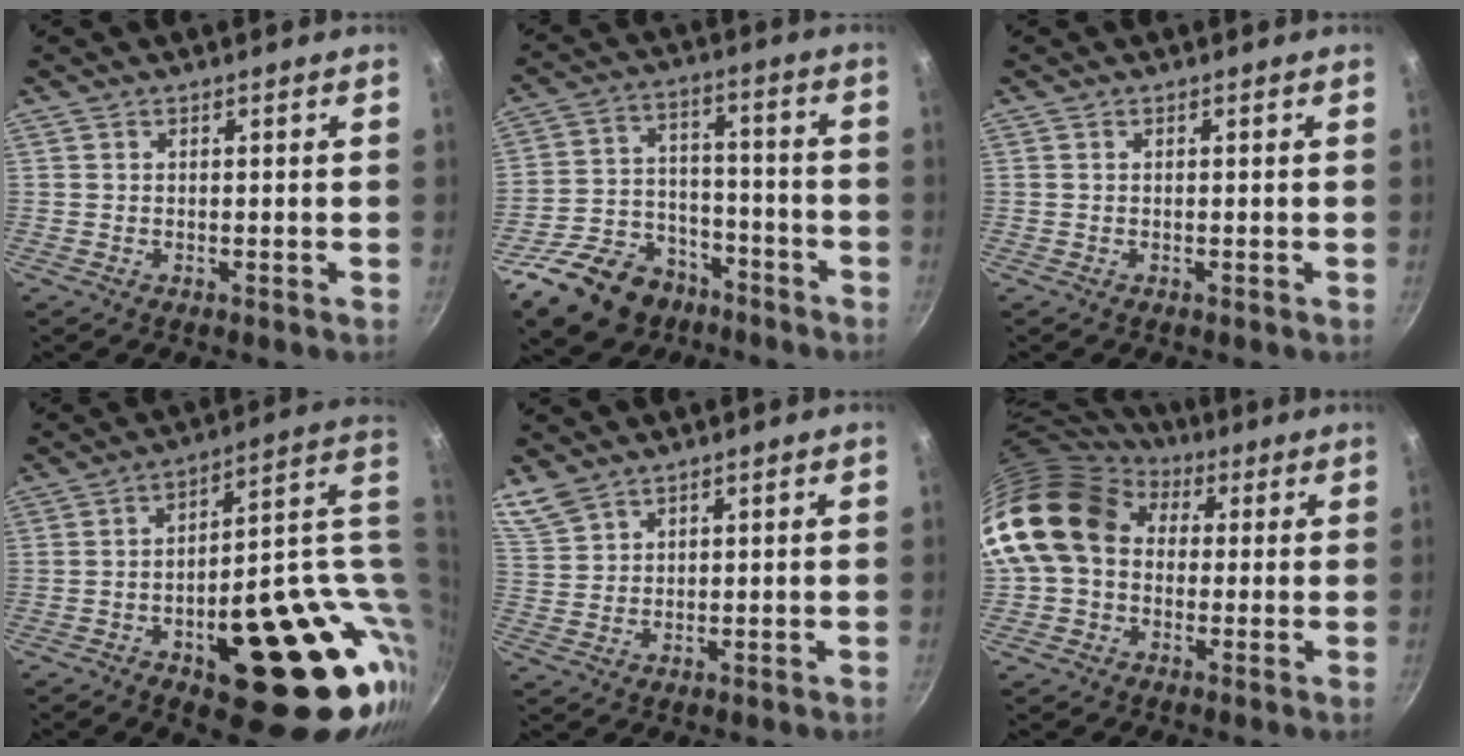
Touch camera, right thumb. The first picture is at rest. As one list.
[{"total": 17.1, "force": [-10.5, 11.2, 7.3], "torque": [-0.103, 0.072, -0.170]}, {"total": 0.0}, {"total": 28.1, "force": [-1.0, 13.0, 24.9], "torque": [-0.286, 0.006, 0.010]}, {"total": 5.1, "force": [4.2, 2.6, 1.5], "torque": [-0.020, -0.005, 0.094]}, {"total": 15.6, "force": [2.8, 12.2, 9.3], "torque": [-0.152, 0.025, 0.035]}]